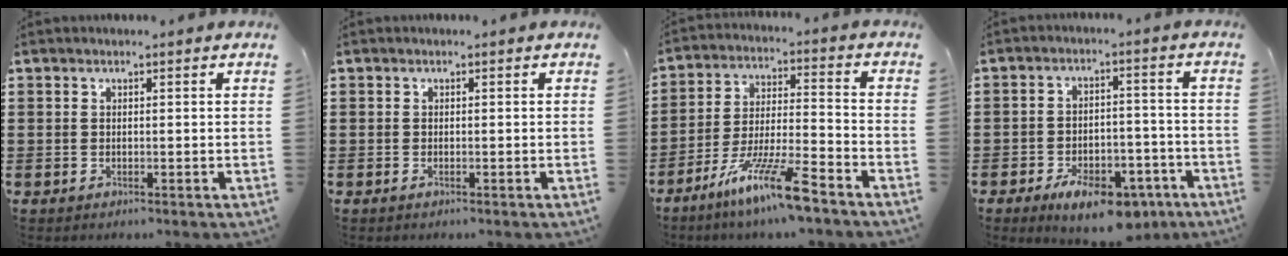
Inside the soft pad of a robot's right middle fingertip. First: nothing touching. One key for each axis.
{"total": 0.0}
{"total": 11.3, "fx": -8.3, "fy": 0.8, "fz": 7.6, "tx": -0.145, "ty": 0.006, "tz": -0.159}
{"total": 8.4, "fx": -5.8, "fy": 3.1, "fz": 5.2, "tx": -0.086, "ty": 0.015, "tz": -0.101}